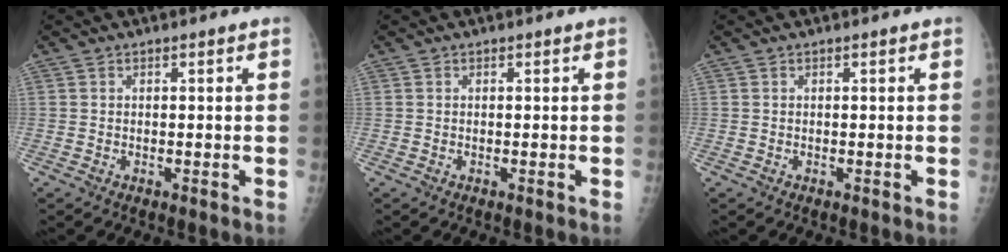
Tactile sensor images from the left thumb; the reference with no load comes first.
{"total": 0.0}
{"total": 0.0}